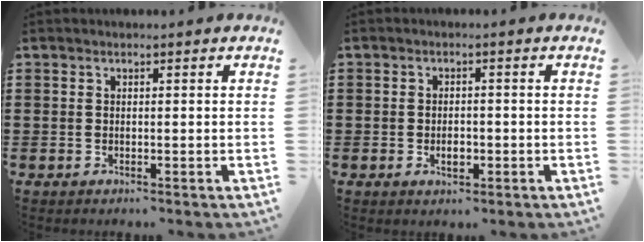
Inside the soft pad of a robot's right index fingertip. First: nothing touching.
{"total": 2.4, "force": [-0.6, 1.2, 1.9], "torque": [-0.029, -0.002, -0.014]}